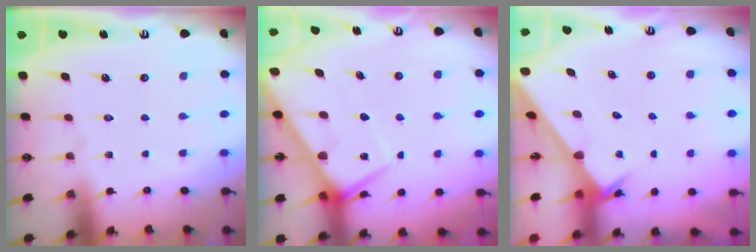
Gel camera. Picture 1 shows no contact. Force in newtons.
{"total": 7.5, "press": 7.5, "slide": 0.7}
{"total": 2.4, "press": 2.4, "slide": 0.2}